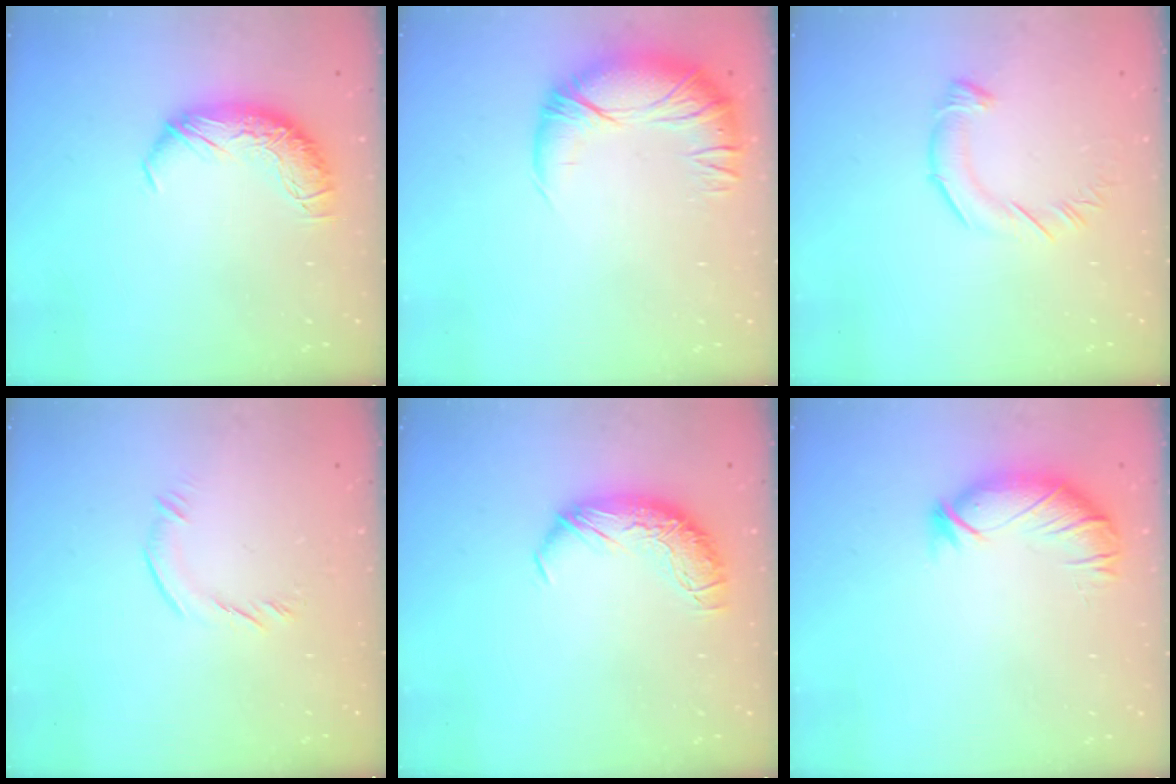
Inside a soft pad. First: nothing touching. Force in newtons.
{"total": 3.0, "press": 0.5, "slide": 3.0}
{"total": 3.0, "press": 3.0, "slide": 0.2}
{"total": 4.6, "press": 4.5, "slide": 0.8}
{"total": 0.0}
{"total": 2.9, "press": 2.8, "slide": 0.8}